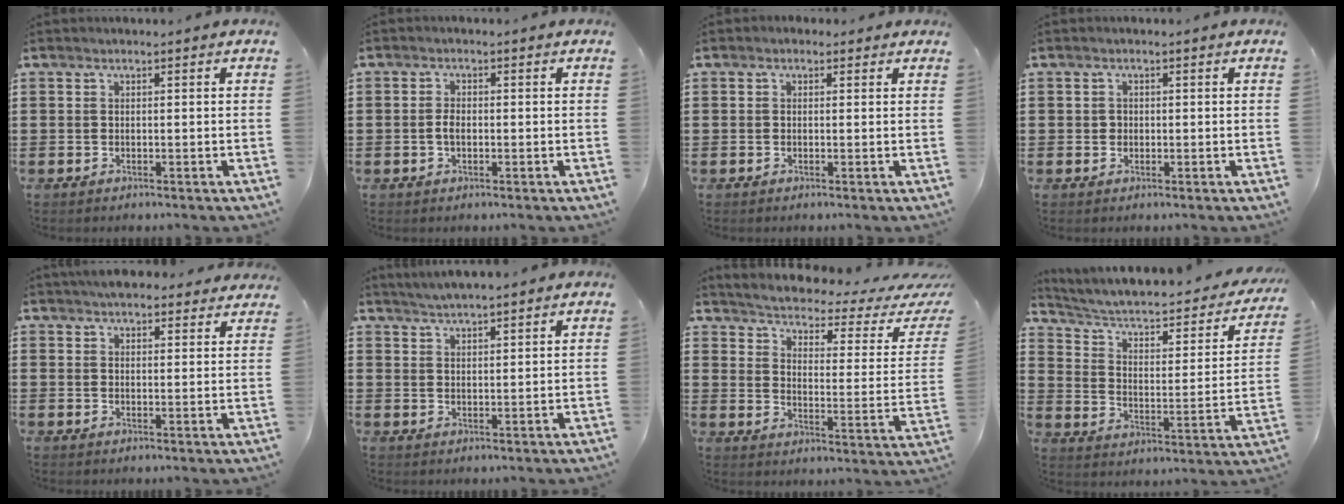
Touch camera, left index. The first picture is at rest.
{"total": 2.1, "force": [-0.3, 1.1, 1.8], "torque": [-0.043, 0.000, -0.009]}
{"total": 0.9, "force": [-0.2, 0.8, 0.4], "torque": [-0.011, 0.005, -0.004]}
{"total": 0.9, "force": [0.1, 0.9, 0.2], "torque": [-0.007, 0.006, 0.001]}
{"total": 4.1, "force": [3.8, 1.0, 1.0], "torque": [-0.020, -0.008, 0.071]}
{"total": 2.7, "force": [2.6, -0.2, 0.5], "torque": [-0.016, -0.003, 0.048]}
{"total": 2.5, "force": [2.1, 0.0, 1.2], "torque": [-0.043, -0.028, 0.025]}
{"total": 4.7, "force": [3.3, 1.6, 2.9], "torque": [-0.074, -0.029, 0.047]}